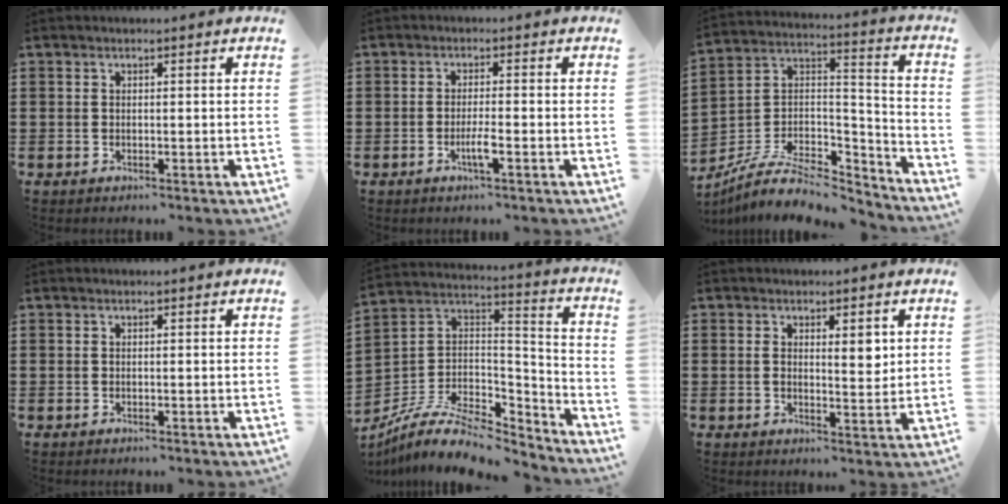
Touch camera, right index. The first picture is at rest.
{"total": 2.9, "force": [-1.4, 0.1, 2.6], "torque": [-0.052, -0.006, -0.027]}
{"total": 8.5, "force": [-6.2, 3.7, 4.4], "torque": [-0.093, 0.011, -0.121]}
{"total": 0.0}
{"total": 10.1, "force": [-7.4, 4.5, 5.2], "torque": [-0.101, 0.018, -0.138]}
{"total": 3.3, "force": [1.1, 1.2, 2.9], "torque": [-0.043, -0.003, 0.014]}